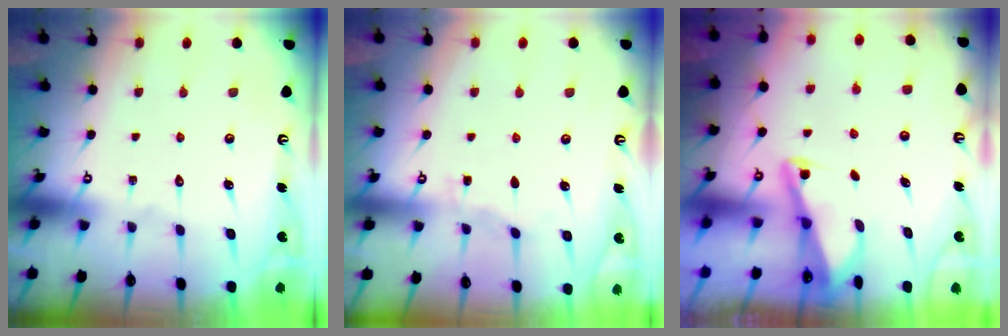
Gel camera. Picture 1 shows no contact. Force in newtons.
{"total": 2.8, "press": 2.8, "slide": 0.3}
{"total": 2.1, "press": 2.1, "slide": 0.4}